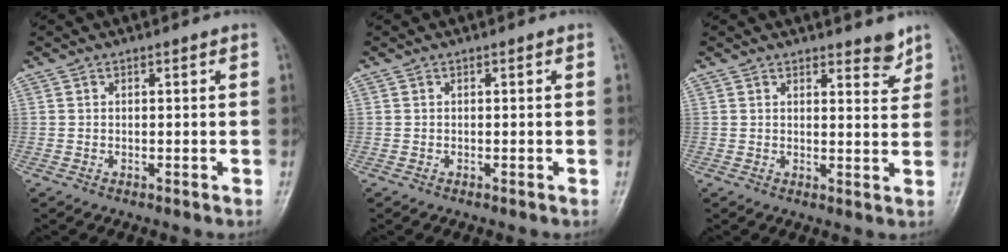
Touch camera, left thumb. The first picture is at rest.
{"total": 0.0}
{"total": 3.7, "force": [3.0, 1.2, 1.7], "torque": [-0.005, -0.024, 0.040]}